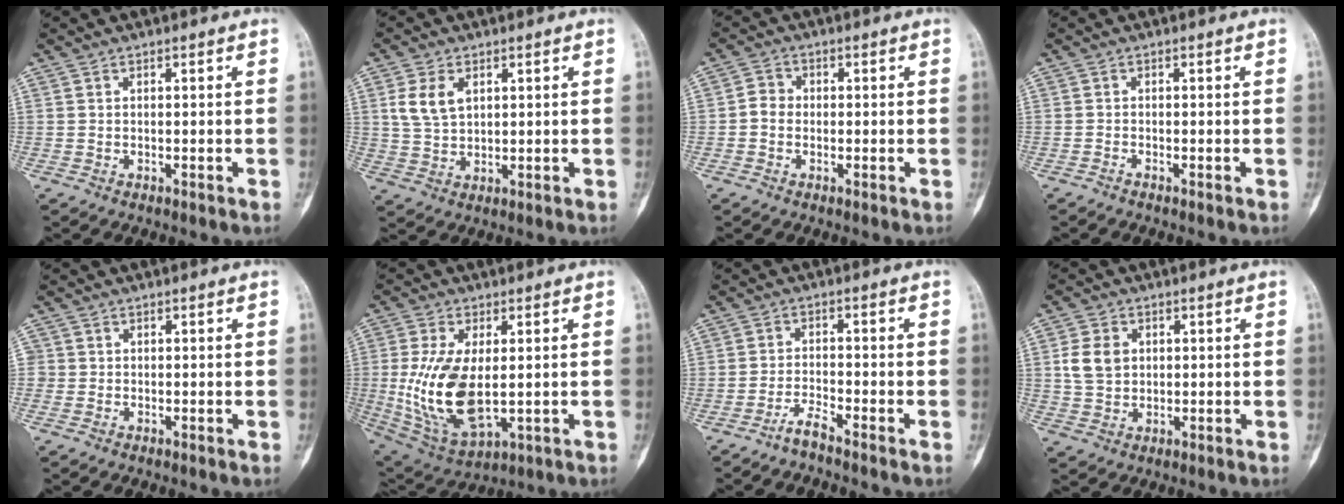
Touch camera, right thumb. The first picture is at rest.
{"total": 6.1, "force": [2.1, 3.8, 4.2], "torque": [-0.077, -0.002, 0.048]}
{"total": 2.9, "force": [-0.5, 2.5, 1.2], "torque": [-0.009, 0.009, -0.017]}
{"total": 0.5, "force": [-0.5, -0.1, 0.2], "torque": [-0.008, -0.001, -0.013]}
{"total": 1.2, "force": [-0.1, 1.2, 0.1], "torque": [0.008, 0.005, -0.004]}
{"total": 15.3, "force": [-0.2, 7.7, 13.2], "torque": [-0.266, -0.013, 0.016]}
{"total": 2.8, "force": [-2.5, -0.3, 1.2], "torque": [-0.033, 0.008, -0.054]}
{"total": 6.0, "force": [1.2, 4.7, 3.5], "torque": [-0.058, 0.000, 0.023]}